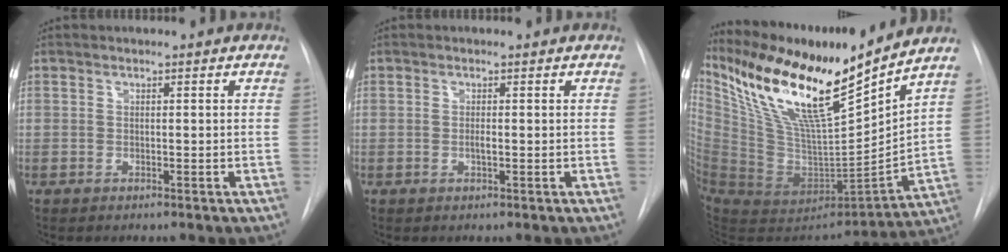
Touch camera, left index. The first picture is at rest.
{"total": 0.8, "force": [0.0, 0.2, 0.8], "torque": [-0.017, -0.002, -0.001]}
{"total": 22.8, "force": [17.1, 2.1, 14.9], "torque": [-0.262, -0.014, 0.316]}